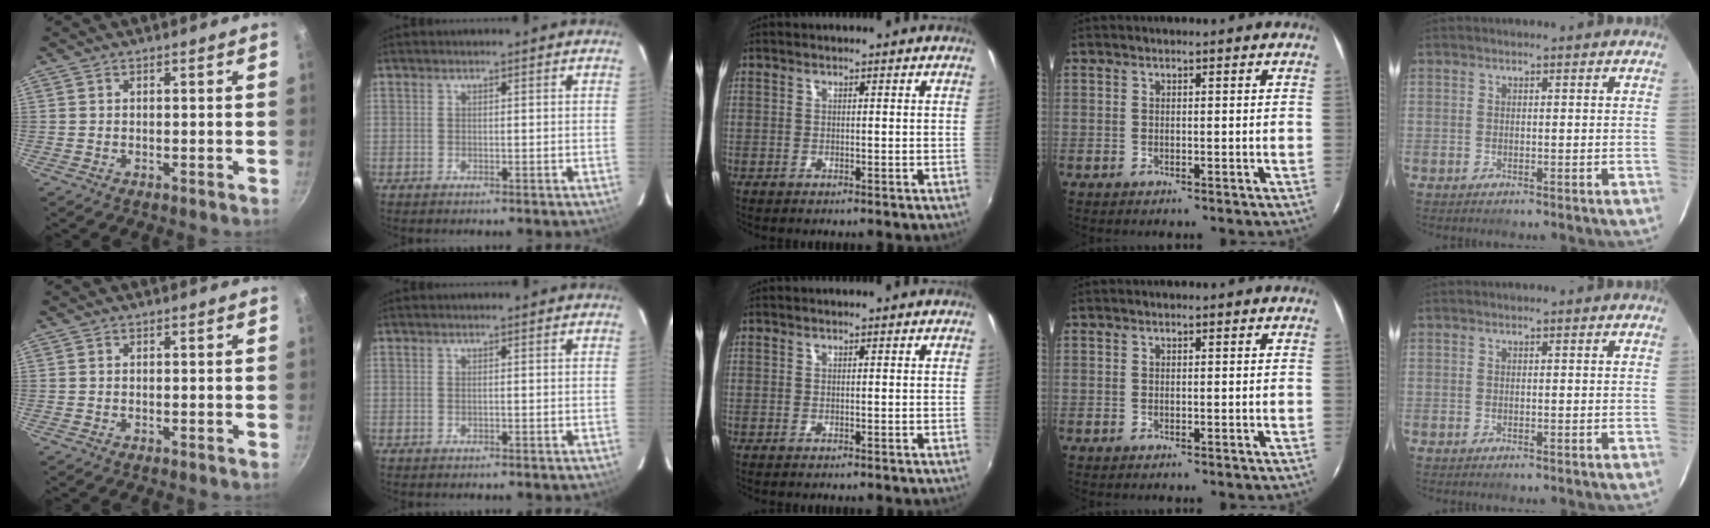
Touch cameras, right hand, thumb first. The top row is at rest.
{}